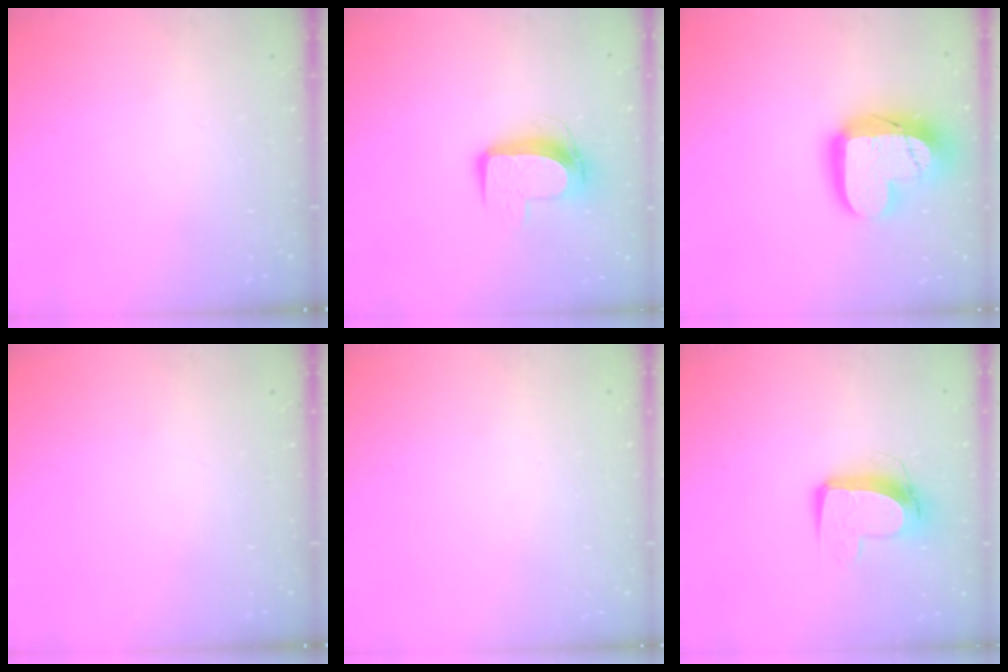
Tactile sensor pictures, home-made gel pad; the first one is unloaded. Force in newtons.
{"total": 9.7, "press": 9.7, "slide": 0.4}
{"total": 20.6, "press": 20.6, "slide": 1.5}
{"total": 0.0}
{"total": 0.0}
{"total": 10.6, "press": 10.6, "slide": 0.6}